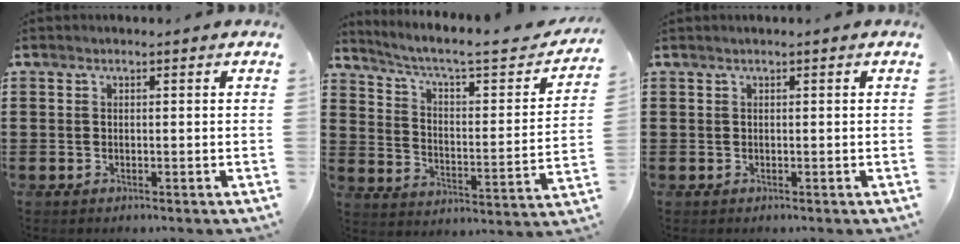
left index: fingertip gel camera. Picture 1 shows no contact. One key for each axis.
{"total": 5.4, "fx": 3.9, "fy": 1.0, "fz": 3.7, "tx": -0.090, "ty": -0.028, "tz": 0.056}
{"total": 0.5, "fx": 0.3, "fy": -0.1, "fz": 0.4, "tx": -0.005, "ty": -0.003, "tz": 0.006}